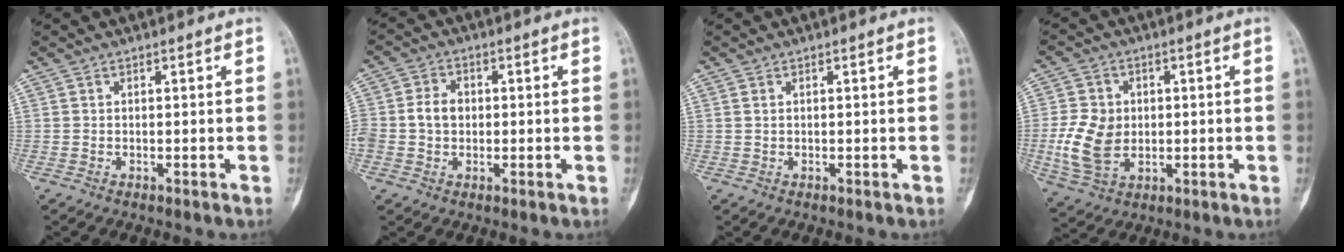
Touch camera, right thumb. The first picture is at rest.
{"total": 5.4, "force": [-0.1, 4.2, 3.3], "torque": [-0.059, 0.016, -0.003]}
{"total": 0.5, "force": [0.2, 0.3, 0.4], "torque": [-0.010, 0.004, 0.005]}
{"total": 10.1, "force": [-0.6, 7.5, 6.7], "torque": [-0.124, -0.002, -0.004]}